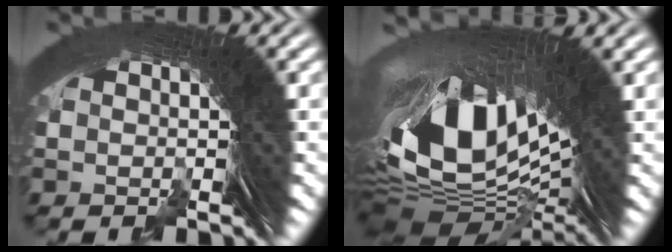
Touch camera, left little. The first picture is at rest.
{"total": 19.7, "force": [0.3, 10.4, 16.8], "torque": [-0.288, -0.033, 0.024]}